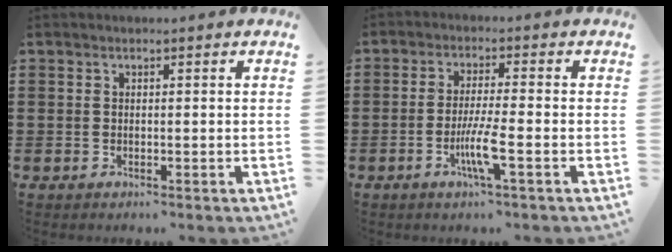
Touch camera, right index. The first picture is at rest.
{"total": 5.7, "force": [-2.1, 0.1, 5.3], "torque": [-0.102, -0.016, -0.040]}